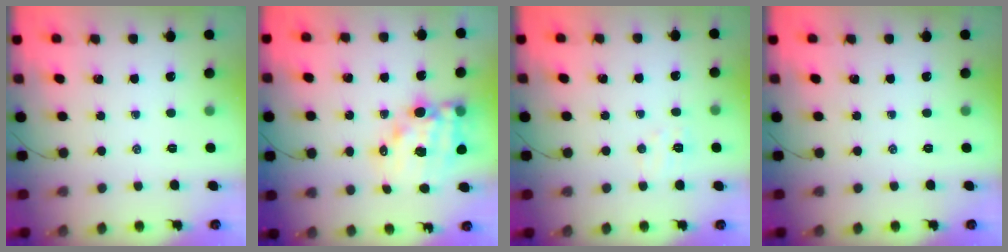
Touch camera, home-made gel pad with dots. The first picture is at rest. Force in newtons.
{"total": 13.3, "press": 12.8, "slide": 3.4}
{"total": 5.5, "press": 5.3, "slide": 1.2}
{"total": 0.0}